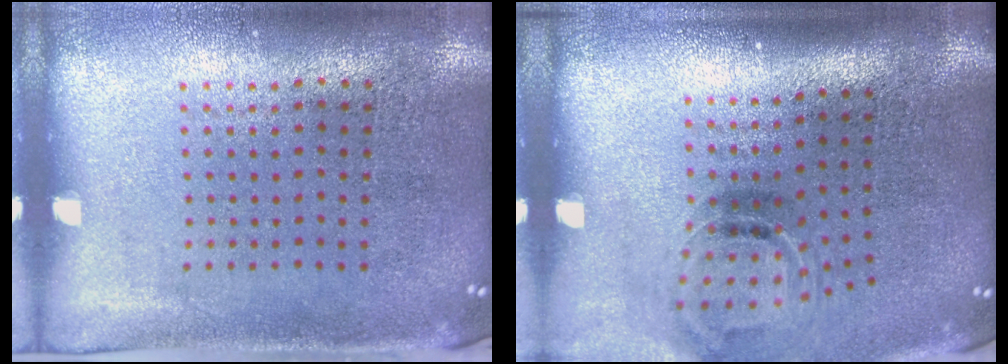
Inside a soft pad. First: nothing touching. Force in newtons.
{"total": 1.5, "press": 1.0, "slide": 1.1}